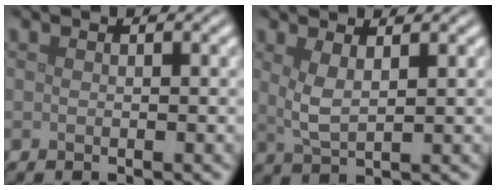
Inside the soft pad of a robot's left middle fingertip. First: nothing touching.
{"total": 2.5, "force": [1.1, 0.7, 2.1], "torque": [-0.045, -0.006, 0.023]}